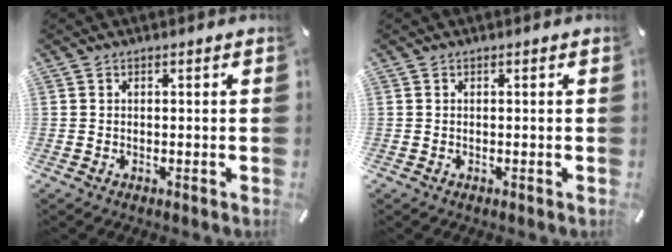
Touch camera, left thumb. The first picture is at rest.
{"total": 0.0}